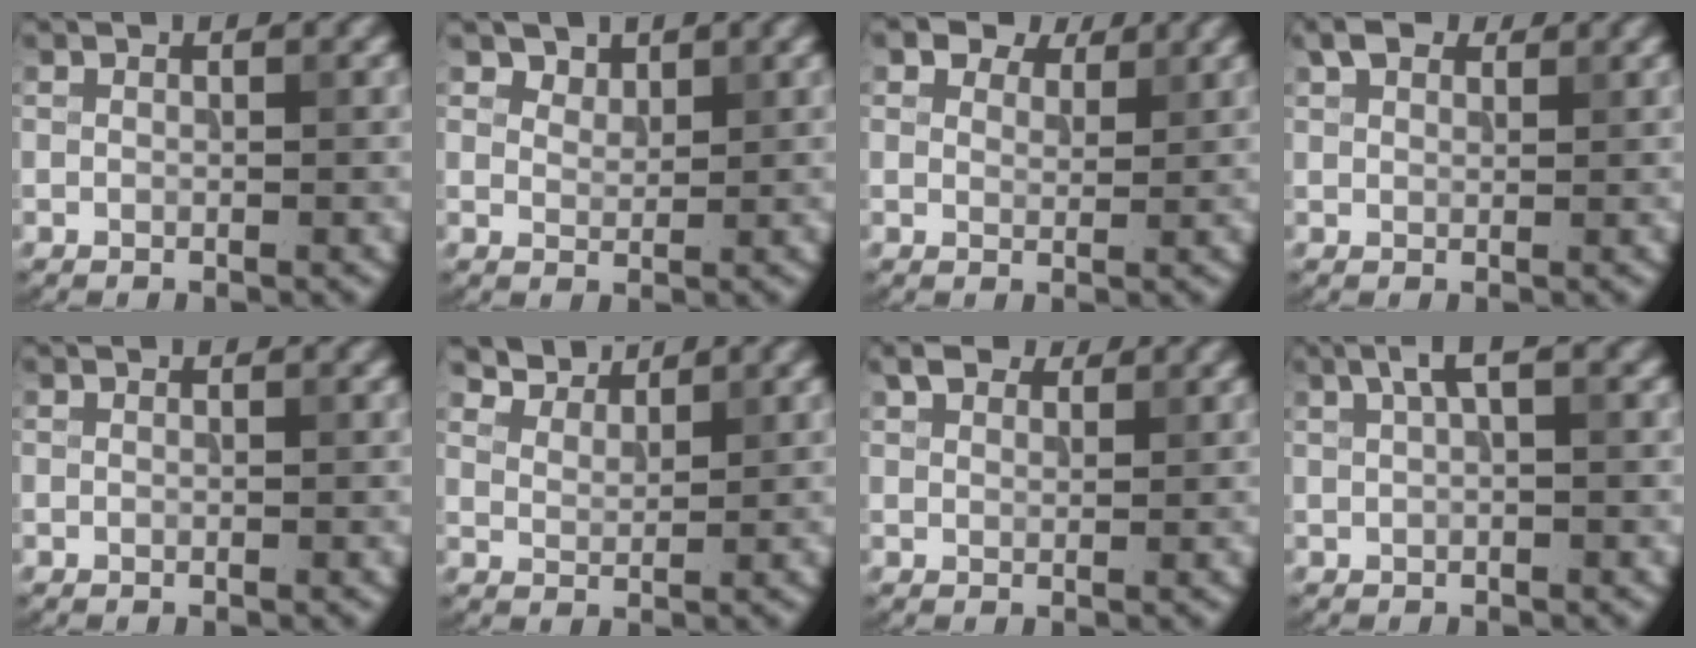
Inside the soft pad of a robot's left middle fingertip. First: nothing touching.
{"total": 2.0, "force": [1.7, 1.0, 0.4], "torque": [-0.016, -0.016, 0.037]}
{"total": 5.0, "force": [3.9, 2.5, 1.9], "torque": [-0.045, -0.001, 0.057]}
{"total": 2.4, "force": [1.6, 1.4, 1.1], "torque": [-0.024, 0.008, 0.032]}
{"total": 0.0}
{"total": 4.3, "force": [4.2, 0.9, 0.8], "torque": [-0.031, -0.003, 0.084]}
{"total": 2.4, "force": [1.8, 1.3, 0.9], "torque": [-0.019, 0.008, 0.036]}
{"total": 2.2, "force": [1.0, 0.5, 1.8], "torque": [-0.030, 0.008, 0.017]}